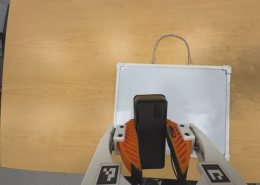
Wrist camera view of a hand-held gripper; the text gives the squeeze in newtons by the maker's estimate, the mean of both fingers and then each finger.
{"total": 6.2, "left": 5.2, "right": 7.2}